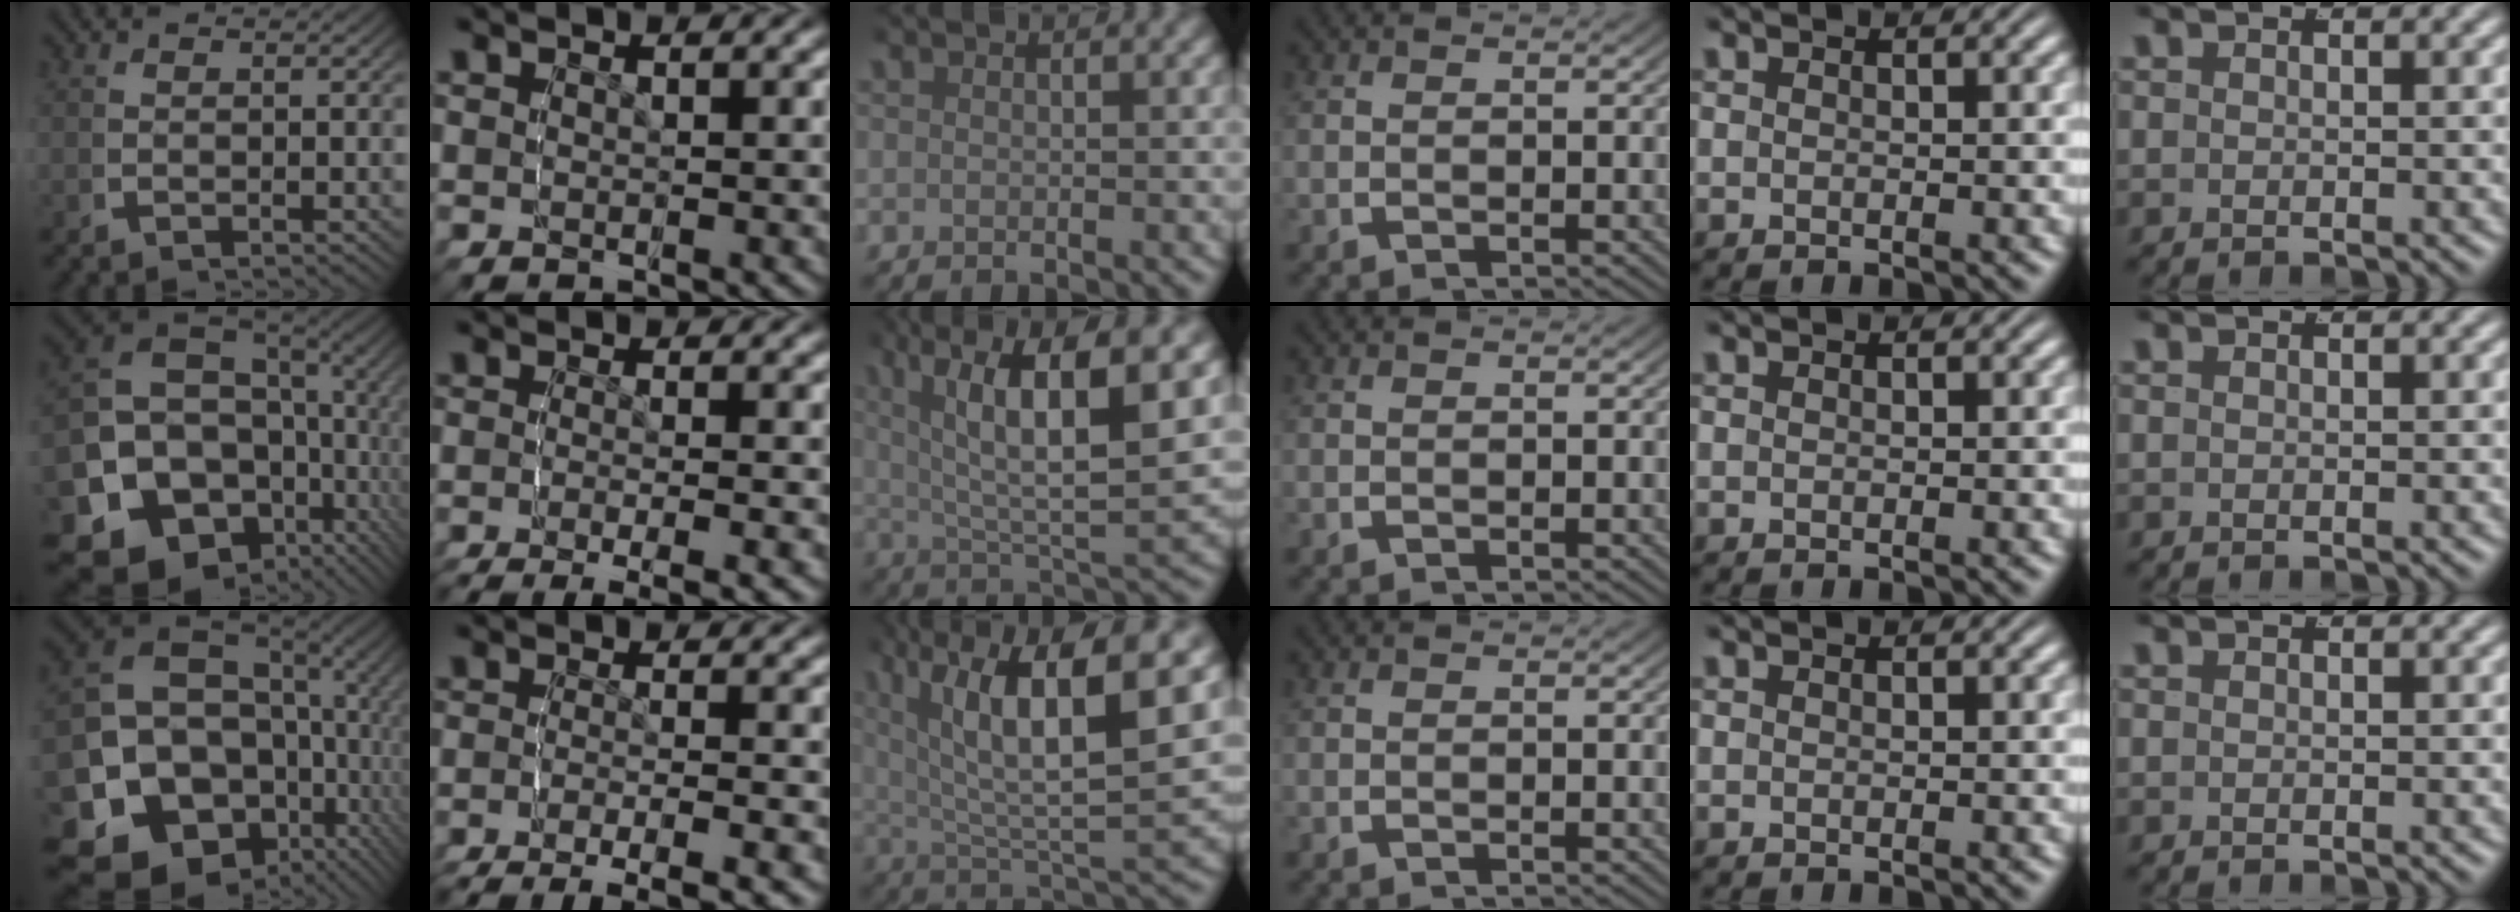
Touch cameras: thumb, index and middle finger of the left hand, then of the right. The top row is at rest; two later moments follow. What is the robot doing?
{"motion": "grasp_and_lifting", "object": "sponge"}